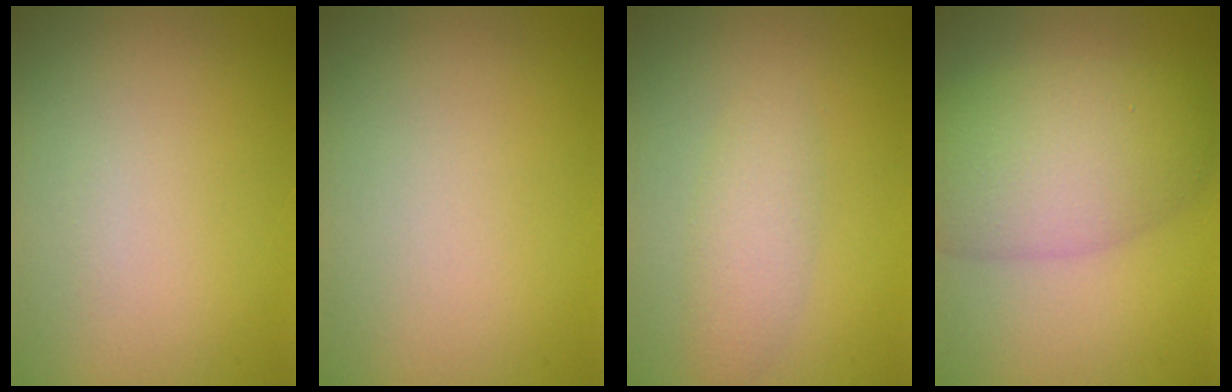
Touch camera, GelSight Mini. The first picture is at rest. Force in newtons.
{"total": 0.0}
{"total": 2.3, "press": 2.3, "slide": 0.0}
{"total": 7.4, "press": 7.4, "slide": 0.3}